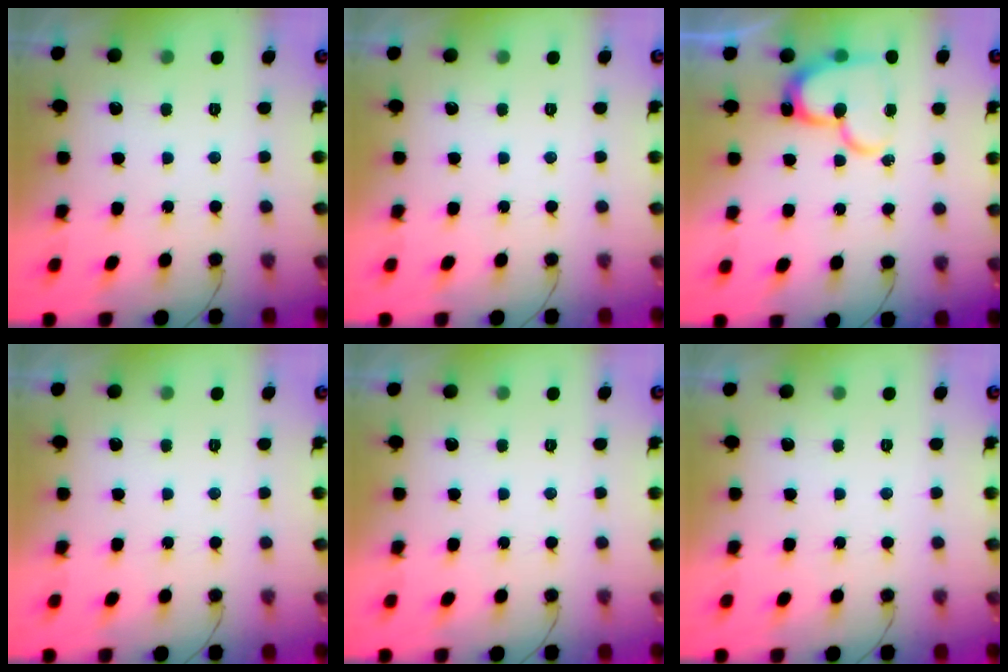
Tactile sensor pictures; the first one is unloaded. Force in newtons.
{"total": 0.0}
{"total": 16.2, "press": 16.1, "slide": 1.4}
{"total": 0.0}
{"total": 0.0}
{"total": 0.0}